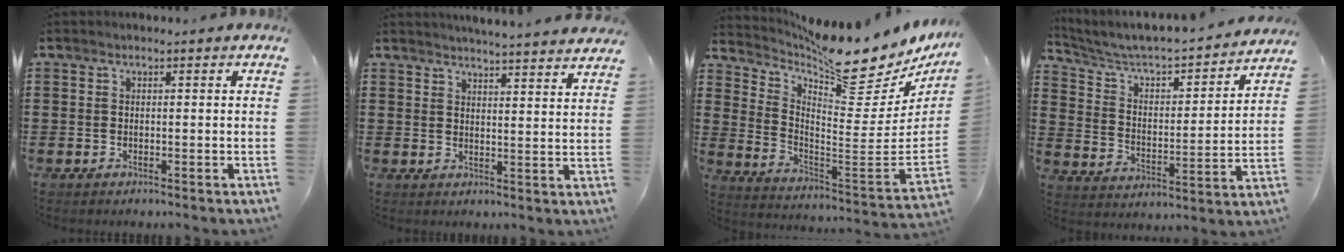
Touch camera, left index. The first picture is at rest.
{"total": 4.0, "force": [3.9, -0.8, 0.3], "torque": [-0.013, -0.029, 0.066]}
{"total": 10.3, "force": [9.1, 1.5, 4.6], "torque": [-0.092, -0.095, 0.149]}
{"total": 4.1, "force": [3.6, 1.2, 1.6], "torque": [-0.054, -0.033, 0.050]}